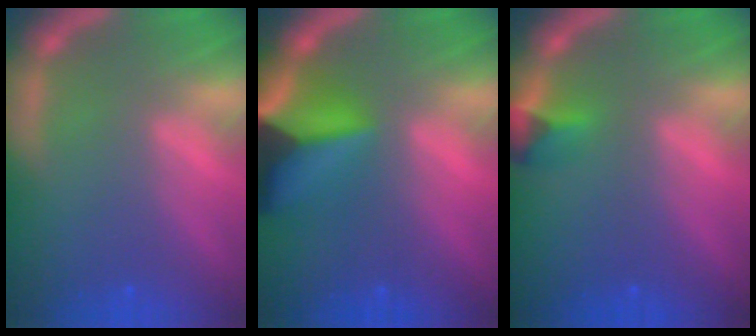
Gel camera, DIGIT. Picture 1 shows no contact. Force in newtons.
{"total": 9.9}
{"total": 1.9}